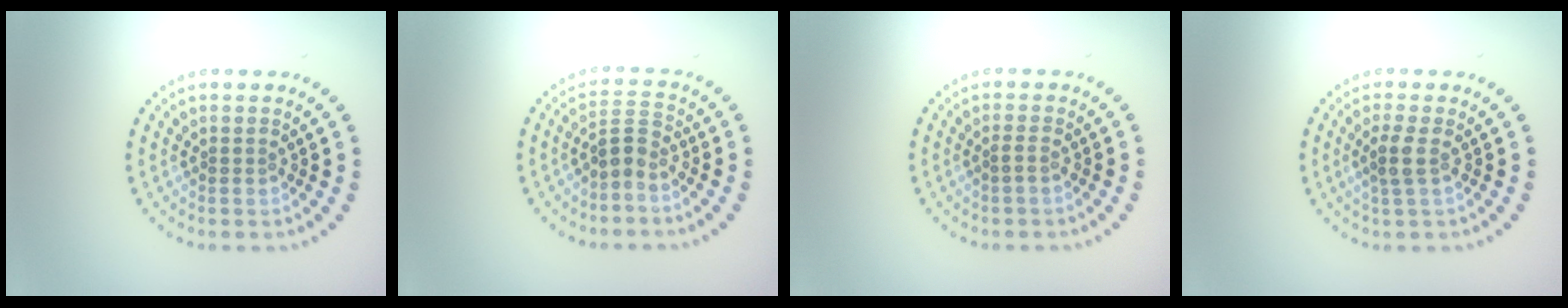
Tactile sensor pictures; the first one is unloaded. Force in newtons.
{"total": 2.3, "press": 1.6, "slide": 1.6}
{"total": 0.6, "press": 0.2, "slide": 0.6}
{"total": 1.8, "press": 1.5, "slide": 0.9}